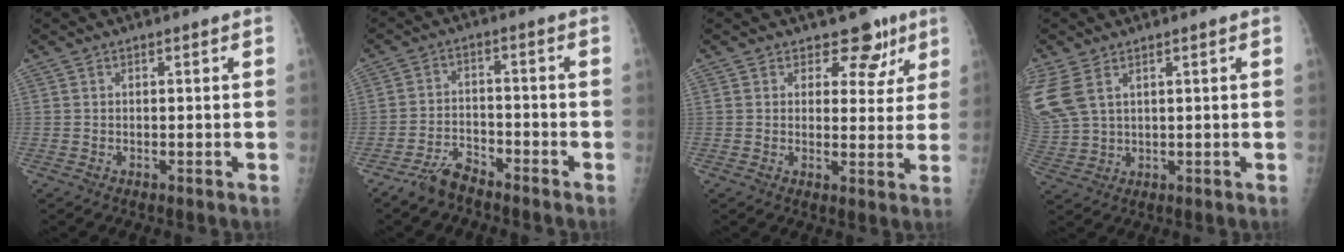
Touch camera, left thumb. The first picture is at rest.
{"total": 5.1, "force": [-4.6, 1.8, 1.6], "torque": [-0.028, 0.020, -0.087]}
{"total": 6.3, "force": [4.3, 4.2, 2.0], "torque": [0.014, -0.020, 0.049]}
{"total": 8.7, "force": [4.0, 4.9, 6.0], "torque": [-0.162, -0.001, 0.093]}